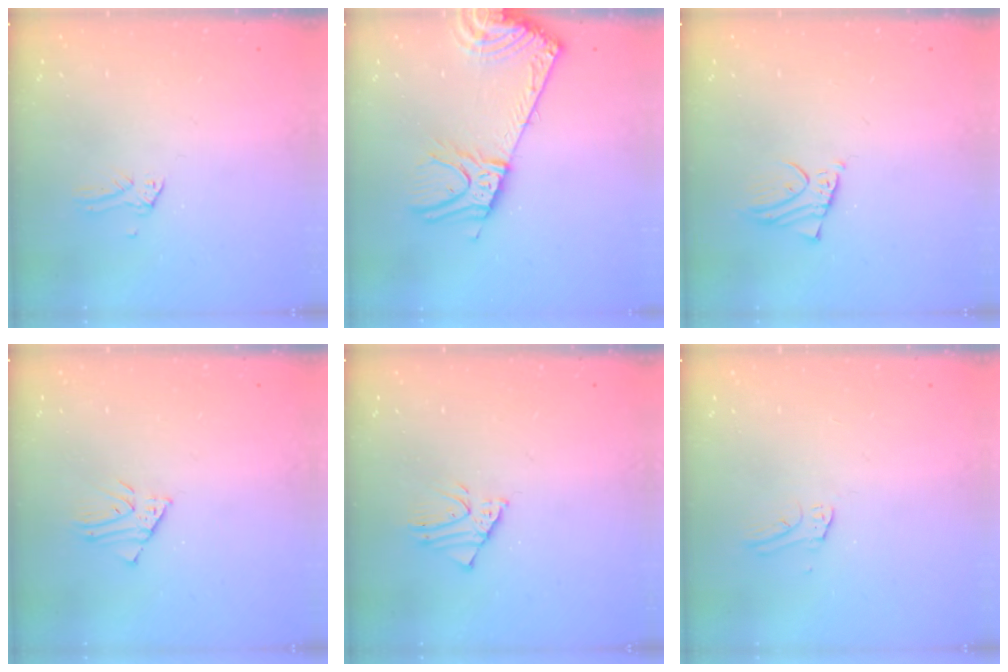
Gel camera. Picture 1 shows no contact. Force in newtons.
{"total": 14.6, "press": 14.1, "slide": 3.5}
{"total": 2.5, "press": 2.5, "slide": 0.1}
{"total": 2.5, "press": 2.5, "slide": 0.2}
{"total": 1.7, "press": 1.7, "slide": 0.0}
{"total": 3.3, "press": 3.3, "slide": 0.3}